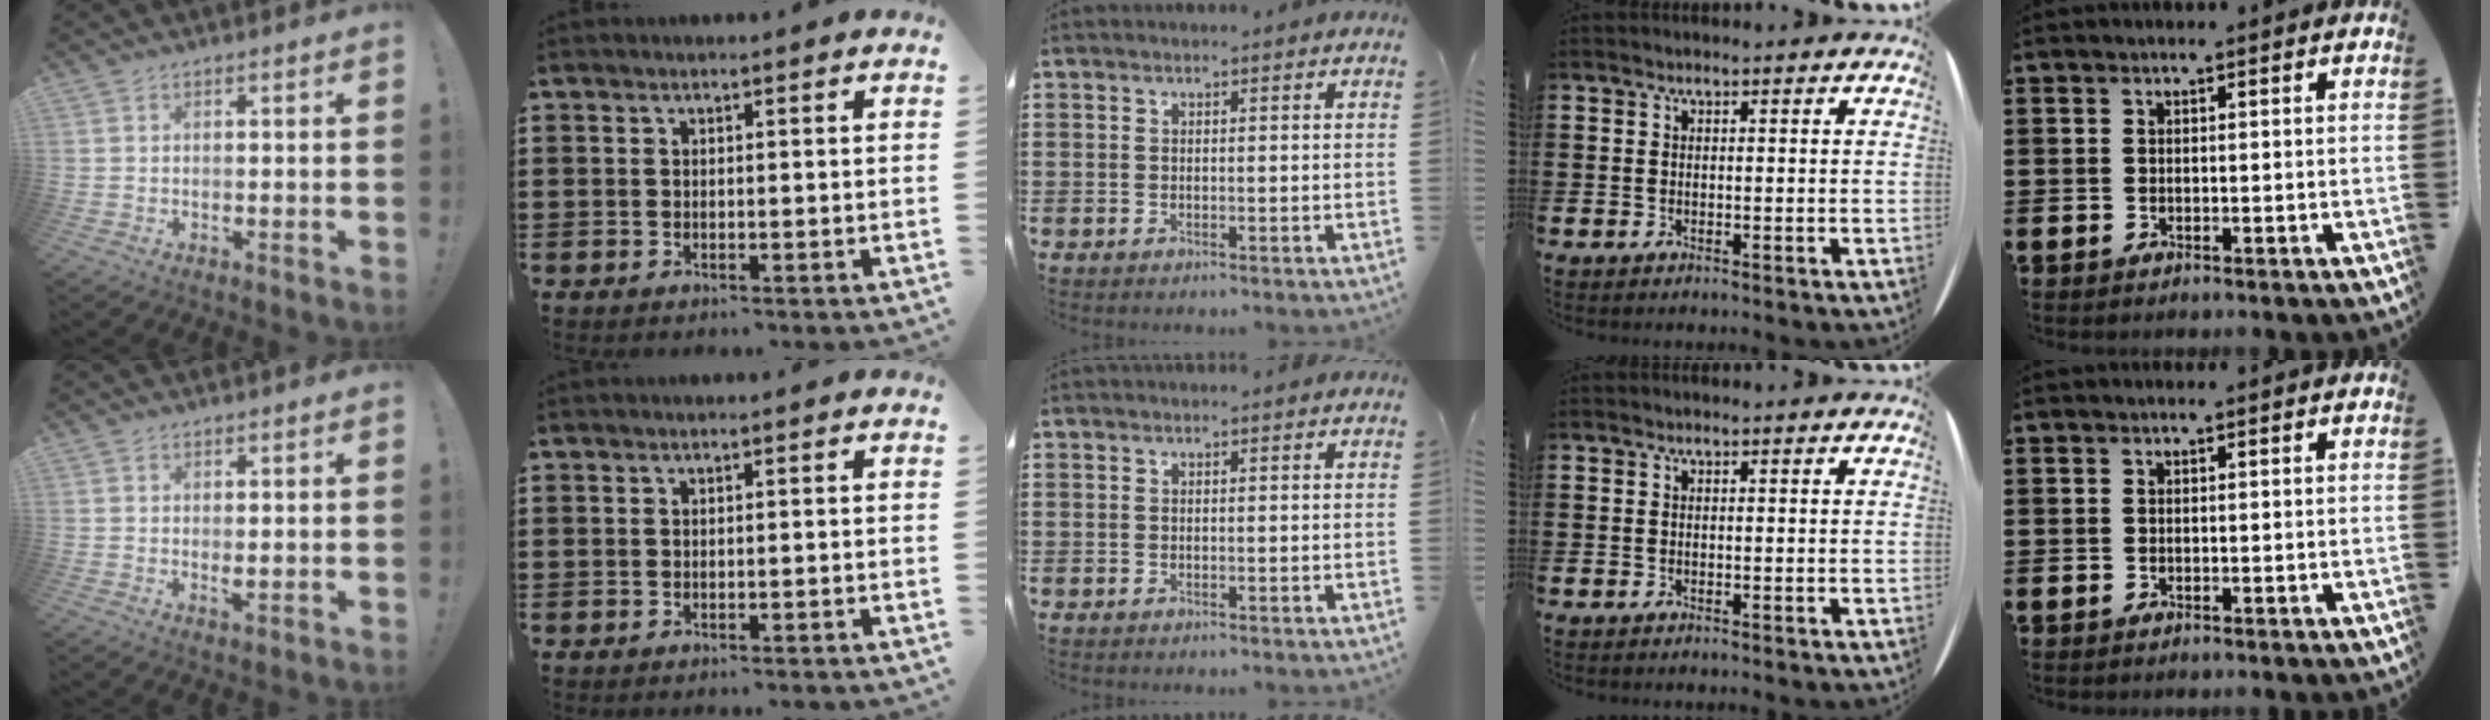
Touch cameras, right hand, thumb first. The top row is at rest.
{"thumb": {"total": 1.6, "force": [0.5, 0.8, 1.2], "torque": [-0.015, -0.004, 0.009]}, "index": {"total": 0.5, "force": [-0.5, 0.0, 0.1], "torque": [-0.003, -0.002, -0.010]}}